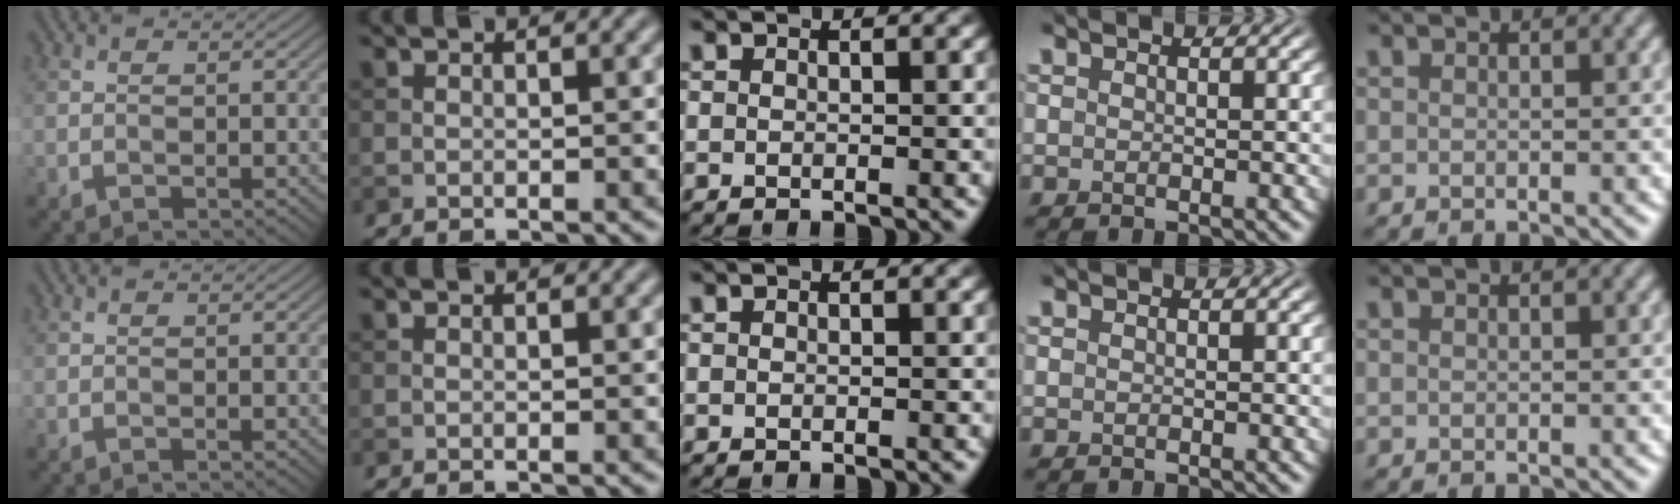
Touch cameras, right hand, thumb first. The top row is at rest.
{}